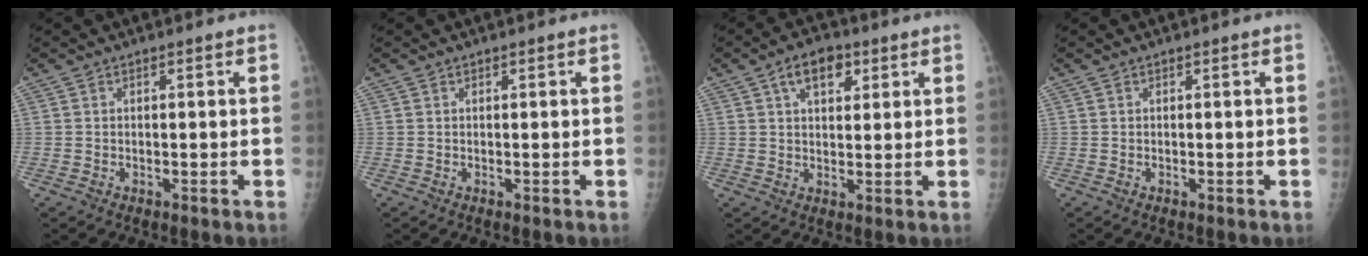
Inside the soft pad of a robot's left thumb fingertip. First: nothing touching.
{"total": 0.0}
{"total": 7.0, "force": [3.2, 4.1, 4.6], "torque": [-0.049, -0.003, 0.048]}
{"total": 0.0}